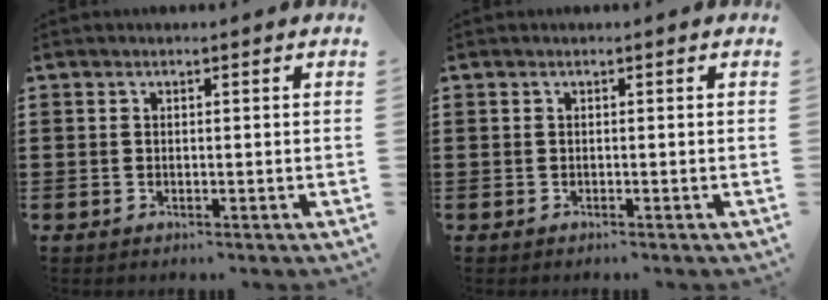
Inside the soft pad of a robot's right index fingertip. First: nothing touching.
{"total": 0.0}